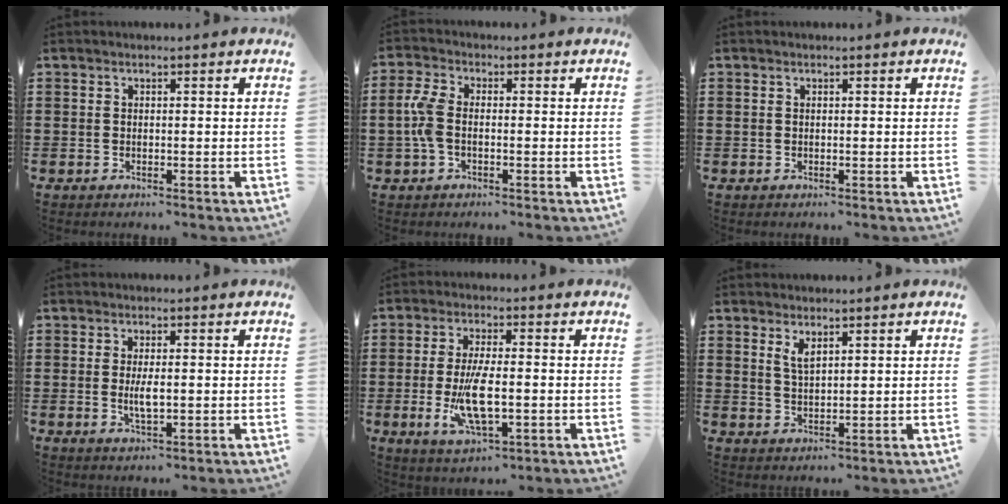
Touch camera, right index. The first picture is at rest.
{"total": 3.9, "force": [-0.7, 2.1, 3.3], "torque": [-0.089, -0.004, -0.020]}
{"total": 0.0}
{"total": 3.4, "force": [-0.1, 1.0, 3.3], "torque": [-0.072, -0.007, -0.007]}
{"total": 8.8, "force": [-1.7, 3.0, 8.1], "torque": [-0.175, -0.018, -0.031]}
{"total": 2.5, "force": [1.6, 0.9, 1.6], "torque": [-0.035, 0.003, 0.029]}